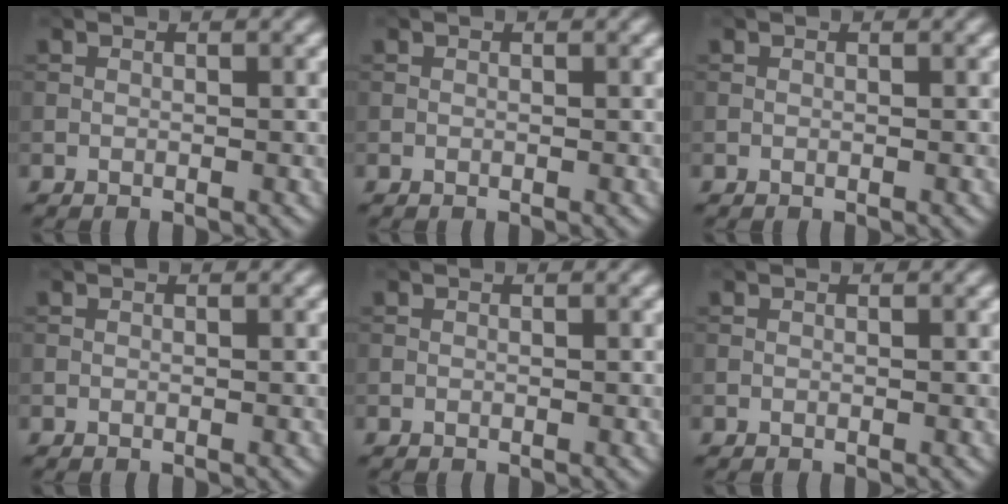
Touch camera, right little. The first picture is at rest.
{"total": 0.0}
{"total": 0.0}
{"total": 0.0}
{"total": 0.0}
{"total": 0.0}